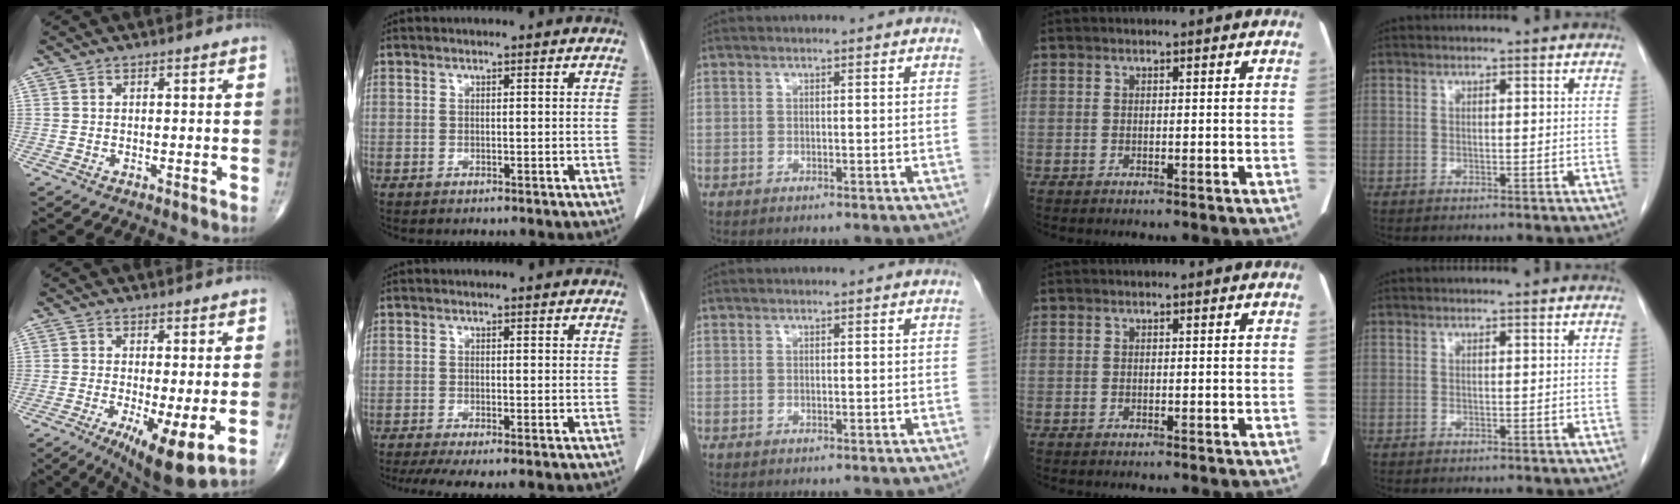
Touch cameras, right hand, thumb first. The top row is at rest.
{"thumb": {"total": 10.2, "force": [-2.5, 2.6, 9.5], "torque": [-0.157, -0.026, -0.037]}, "index": {"total": 5.1, "force": [-3.7, 0.7, 3.4], "torque": [-0.055, -0.012, -0.062]}}